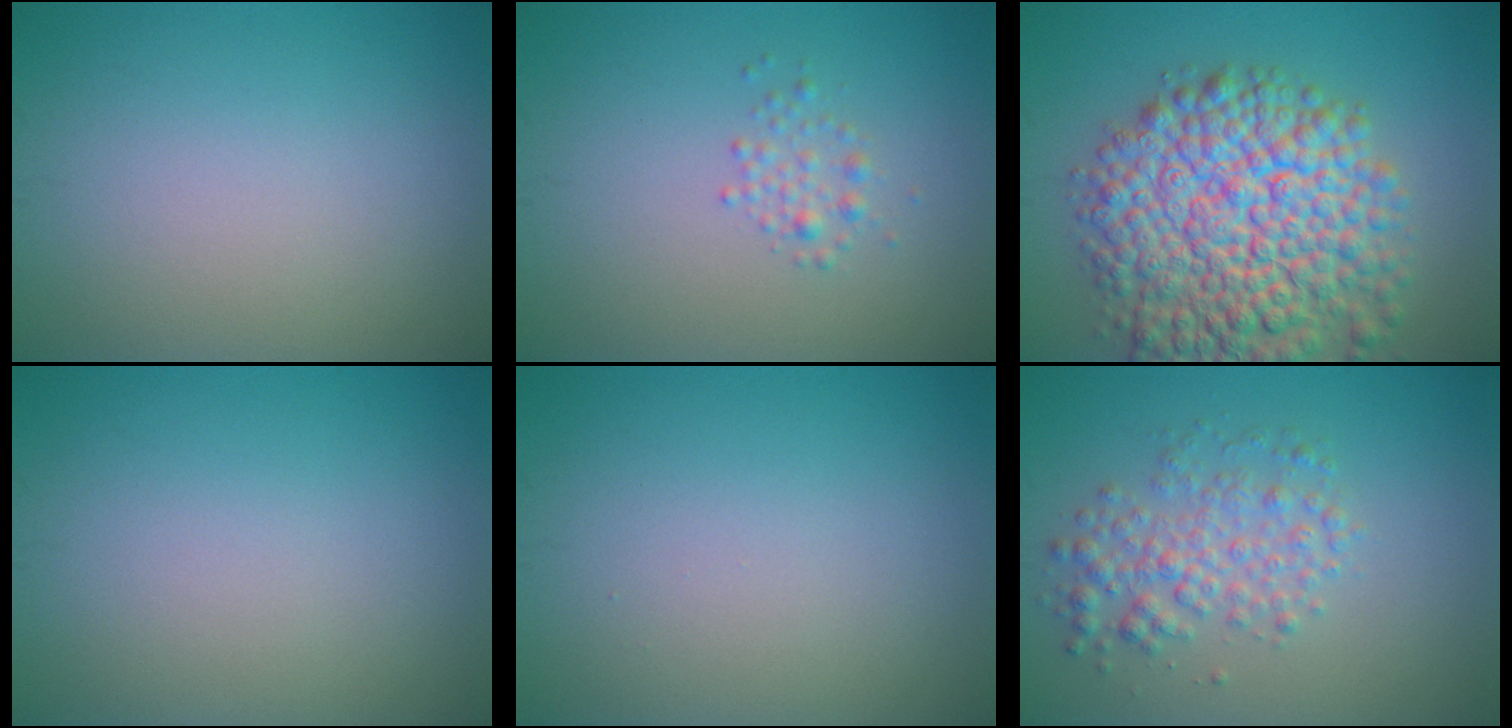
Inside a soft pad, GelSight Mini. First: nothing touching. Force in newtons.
{"total": 1.4, "press": 1.4, "slide": 0.1}
{"total": 12.4, "press": 12.4, "slide": 0.5}
{"total": 0.0}
{"total": 0.0}
{"total": 3.4, "press": 3.4, "slide": 0.0}